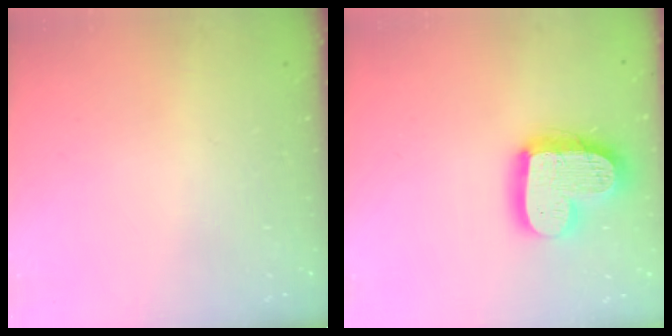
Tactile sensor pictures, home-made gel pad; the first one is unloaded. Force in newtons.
{"total": 17.7, "press": 17.6, "slide": 1.6}